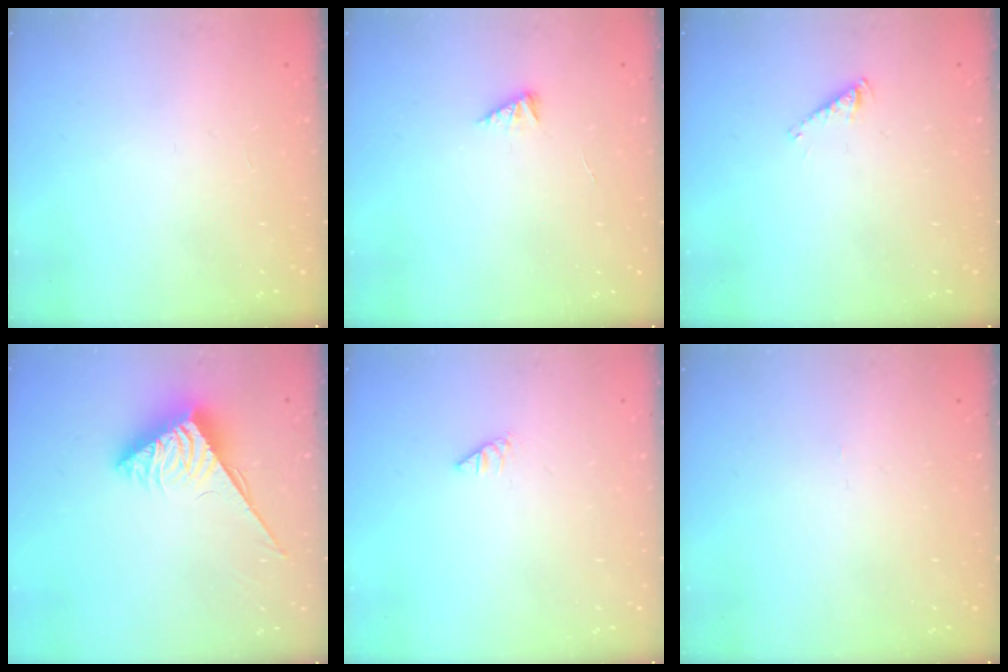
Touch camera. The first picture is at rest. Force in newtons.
{"total": 1.9, "press": 1.8, "slide": 0.4}
{"total": 3.3, "press": 3.2, "slide": 0.5}
{"total": 4.0, "press": 3.9, "slide": 0.5}
{"total": 0.0}
{"total": 0.0}